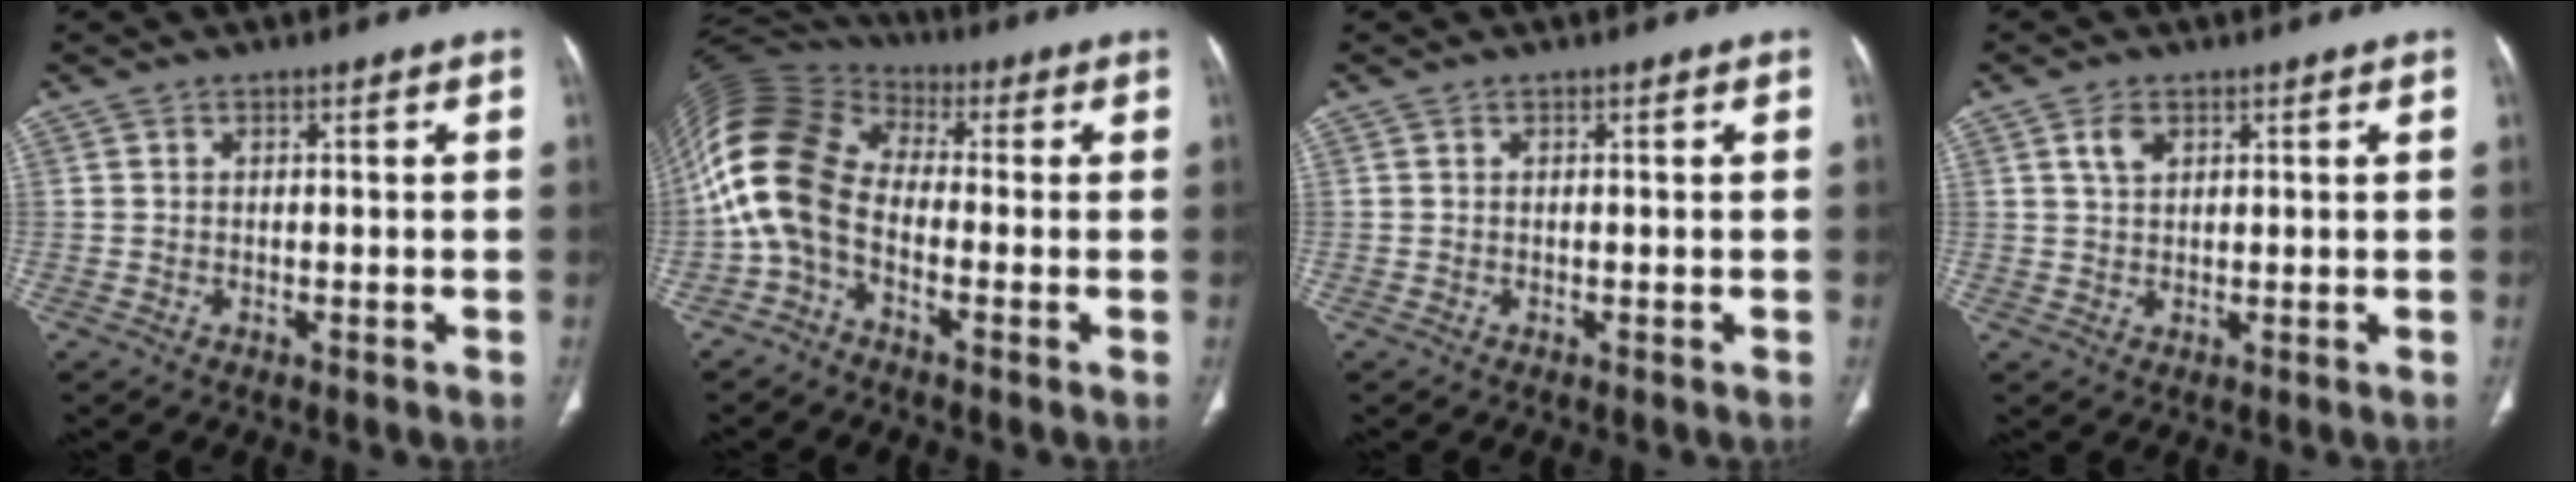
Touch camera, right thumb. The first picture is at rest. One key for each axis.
{"total": 13.5, "fx": -2.4, "fy": 8.6, "fz": 10.2, "tx": -0.223, "ty": 0.052, "tz": -0.062}
{"total": 0.0}
{"total": 2.9, "fx": 1.4, "fy": 1.7, "fz": 1.8, "tx": -0.032, "ty": -0.002, "tz": 0.029}